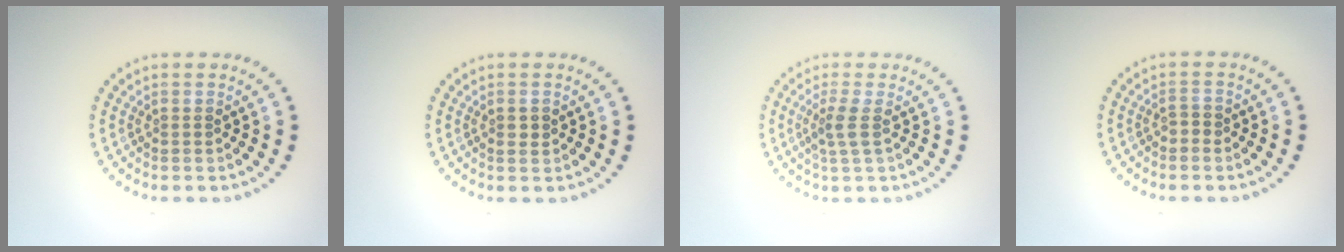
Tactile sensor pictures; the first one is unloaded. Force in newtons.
{"total": 0.9, "press": 0.9, "slide": 0.2}
{"total": 2.1, "press": 1.6, "slide": 1.4}
{"total": 1.0, "press": 0.9, "slide": 0.5}